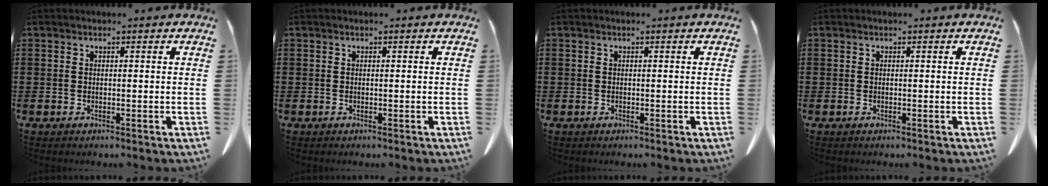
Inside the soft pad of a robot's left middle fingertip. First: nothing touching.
{"total": 0.0}
{"total": 0.0}
{"total": 0.0}